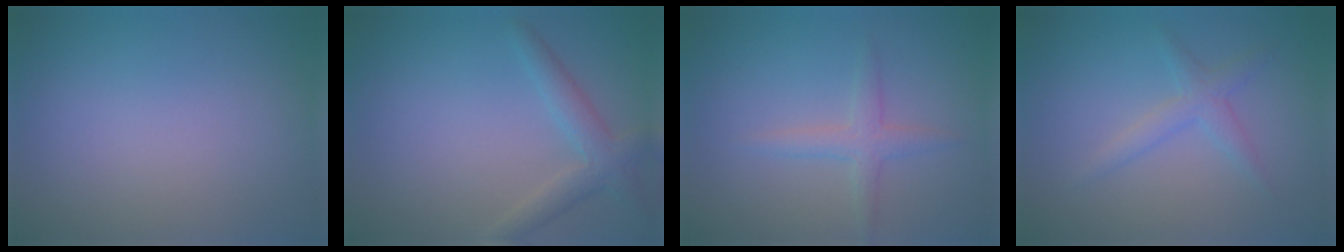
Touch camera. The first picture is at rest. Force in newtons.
{"total": 2.7, "press": 2.7, "slide": 0.3}
{"total": 2.0, "press": 2.0, "slide": 0.2}
{"total": 2.0, "press": 2.0, "slide": 0.1}